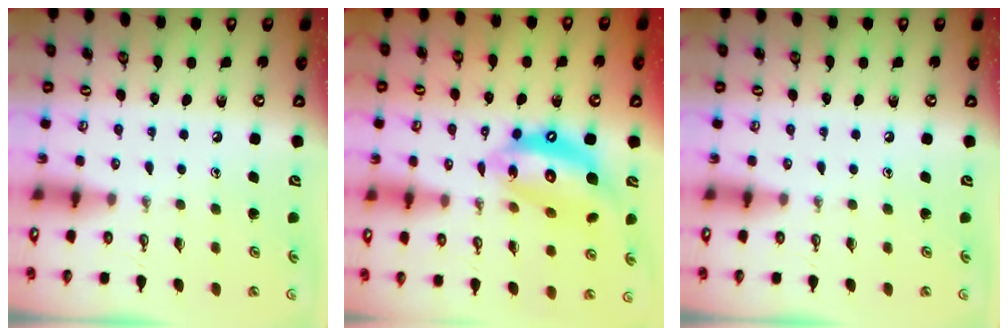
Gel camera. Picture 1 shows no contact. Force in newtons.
{"total": 15.7, "press": 15.6, "slide": 1.5}
{"total": 0.0}